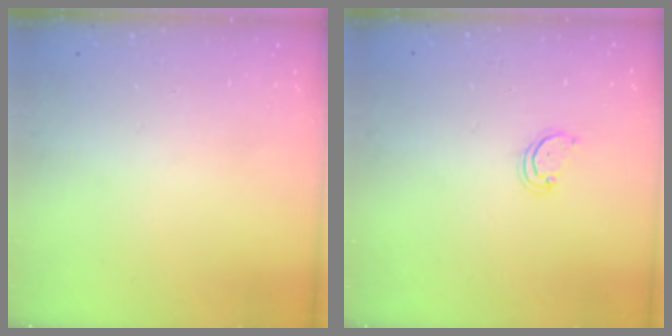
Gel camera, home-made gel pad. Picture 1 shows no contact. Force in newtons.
{"total": 2.5, "press": 2.5, "slide": 0.2}